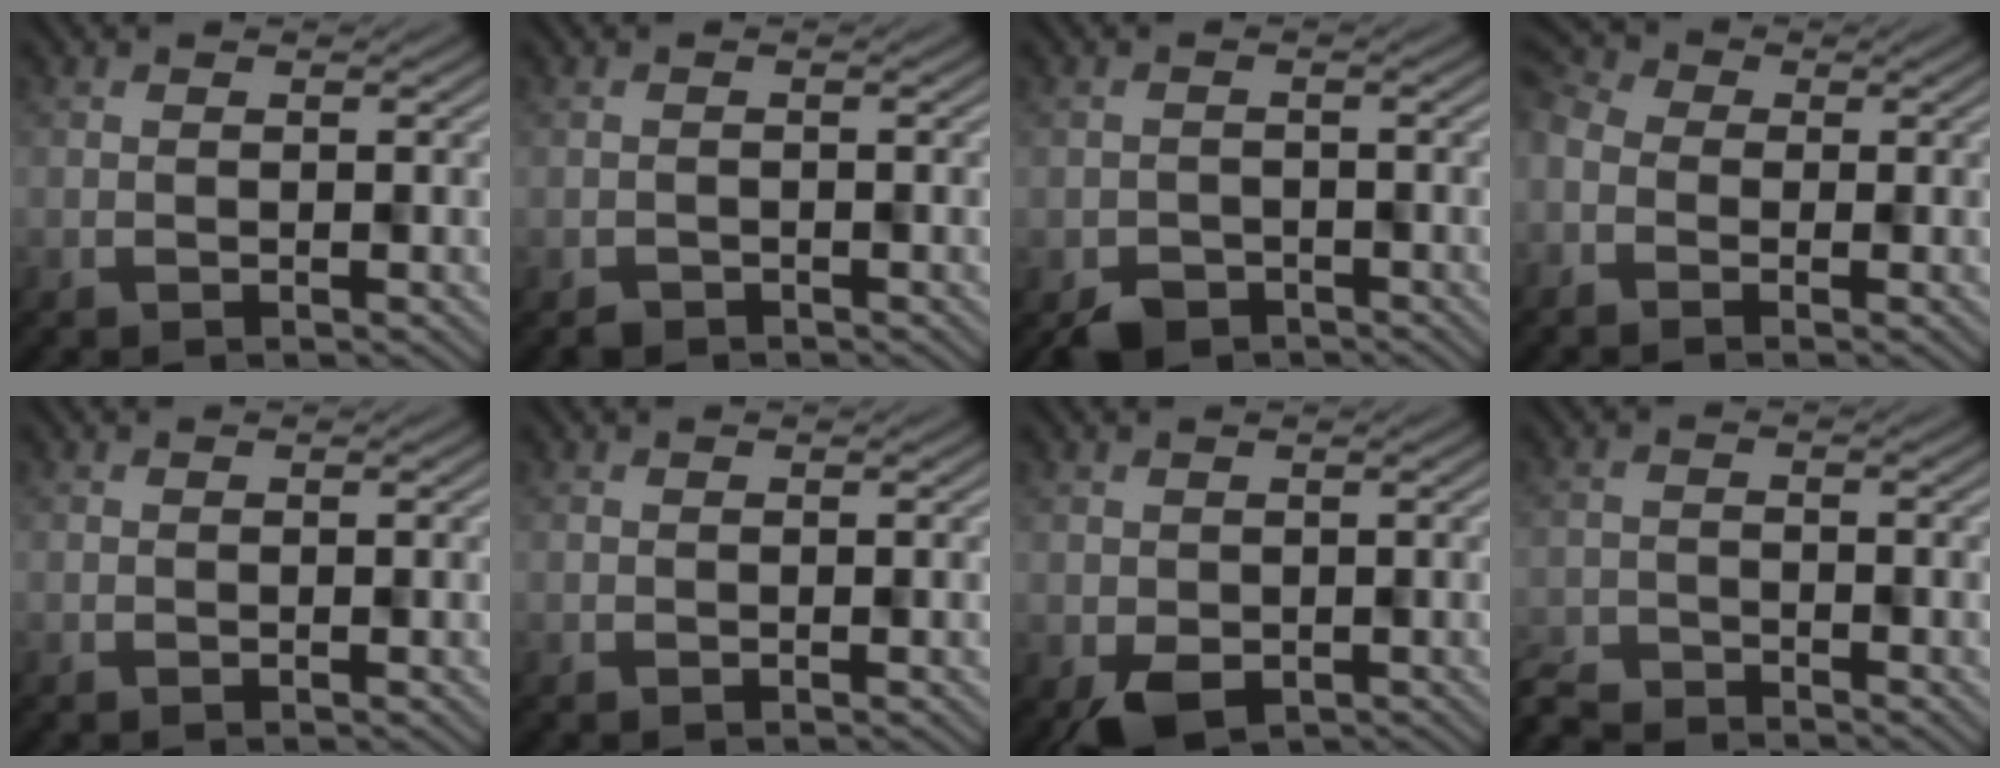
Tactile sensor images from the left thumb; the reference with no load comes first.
{"total": 1.0, "force": [-0.8, 0.6, 0.0], "torque": [0.004, 0.000, -0.015]}
{"total": 3.2, "force": [-2.3, 2.0, 0.8], "torque": [-0.011, -0.008, -0.039]}
{"total": 4.3, "force": [-2.2, 3.1, 2.2], "torque": [-0.057, -0.012, -0.045]}
{"total": 0.0}
{"total": 0.0}
{"total": 4.0, "force": [-1.8, 2.9, 2.2], "torque": [-0.033, -0.015, -0.024]}
{"total": 4.3, "force": [-4.2, 0.8, 0.7], "torque": [-0.023, -0.012, -0.083]}